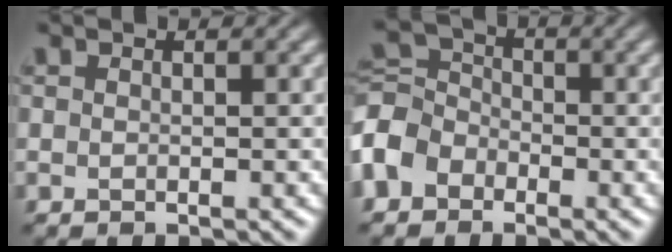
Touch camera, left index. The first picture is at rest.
{"total": 4.1, "force": [-1.8, 3.4, 1.6], "torque": [-0.040, 0.015, -0.057]}